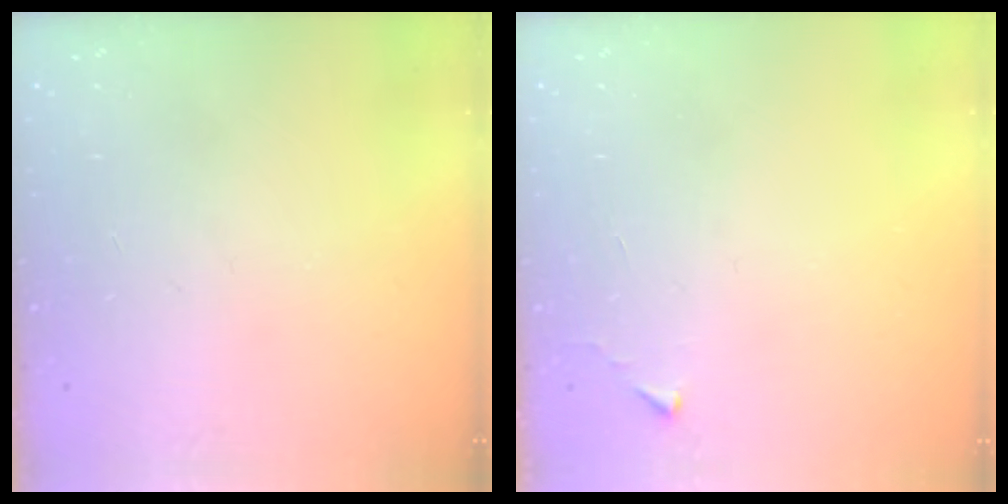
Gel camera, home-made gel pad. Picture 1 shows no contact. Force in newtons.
{"total": 2.7, "press": 2.6, "slide": 0.4}